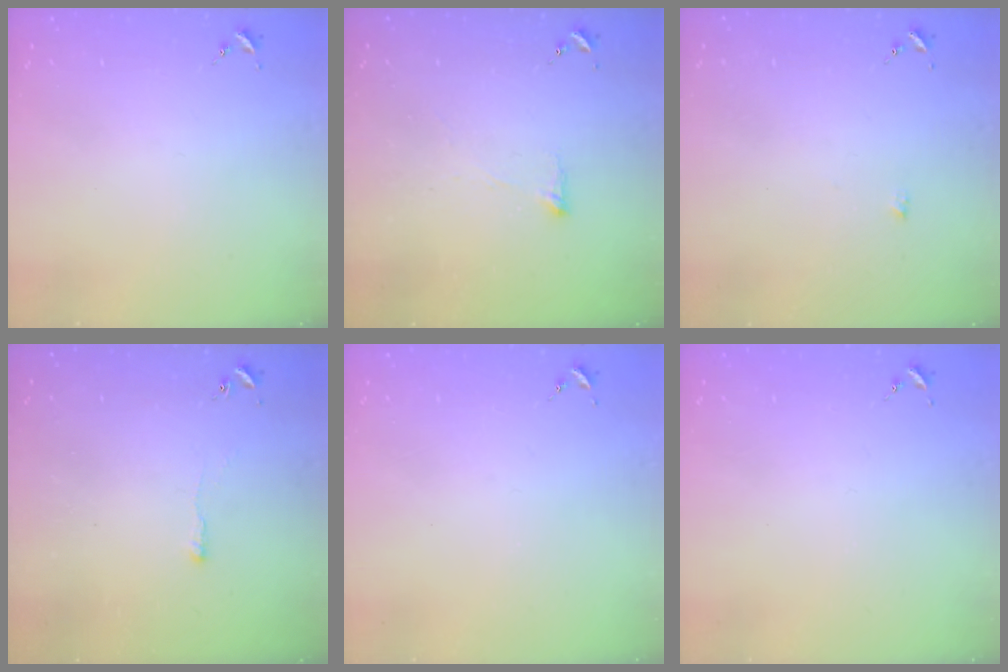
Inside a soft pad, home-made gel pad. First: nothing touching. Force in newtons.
{"total": 4.5, "press": 4.4, "slide": 0.7}
{"total": 4.3, "press": 4.3, "slide": 0.2}
{"total": 2.5, "press": 2.5, "slide": 0.5}
{"total": 0.0}
{"total": 0.0}